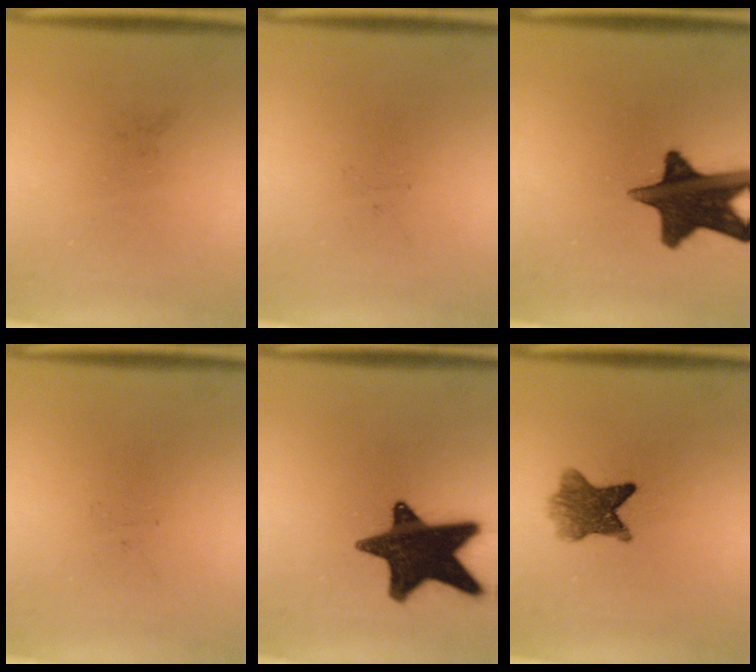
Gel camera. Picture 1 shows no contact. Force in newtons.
{"total": 0.0}
{"total": 15.3}
{"total": 0.0}
{"total": 17.7}
{"total": 5.9}